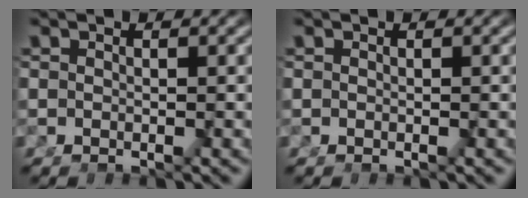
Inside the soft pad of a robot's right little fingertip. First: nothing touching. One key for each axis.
{"total": 0.0}